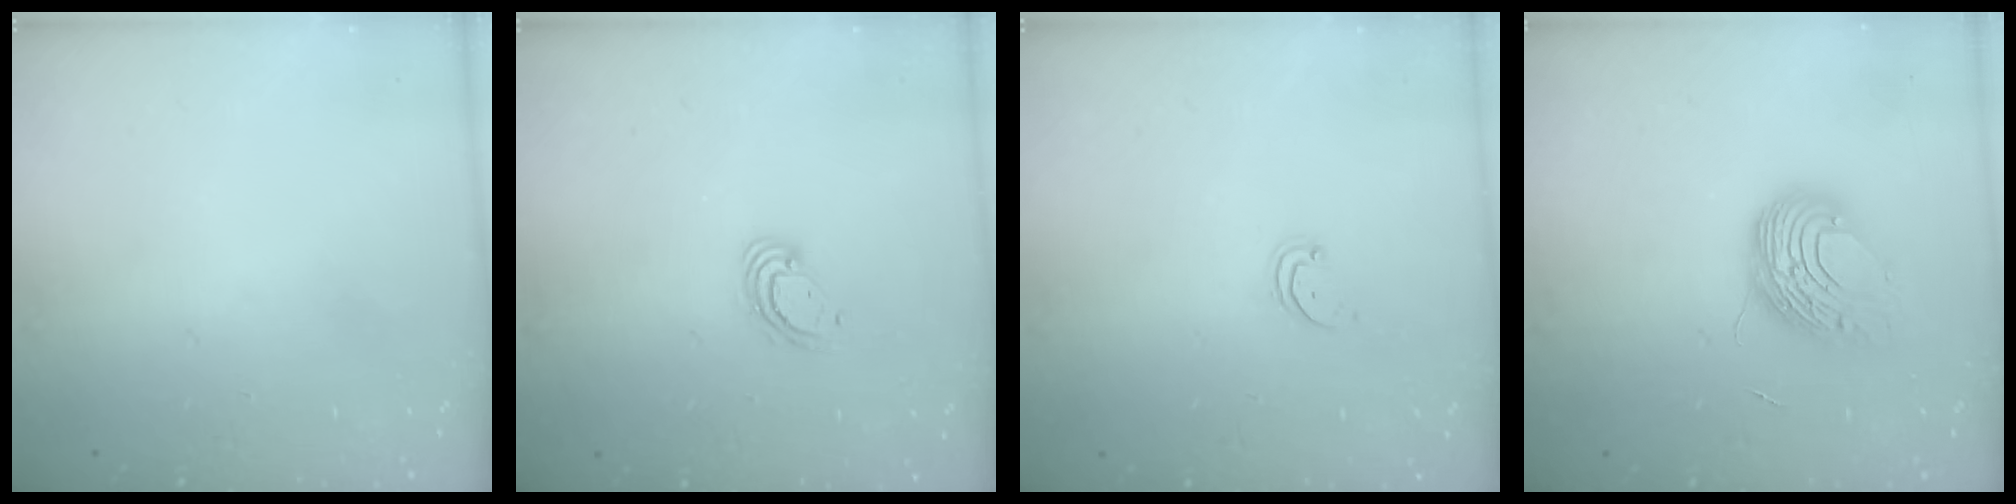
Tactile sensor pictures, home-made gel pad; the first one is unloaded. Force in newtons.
{"total": 3.9, "press": 3.9, "slide": 0.1}
{"total": 1.5, "press": 1.5, "slide": 0.1}
{"total": 9.0, "press": 9.0, "slide": 0.9}